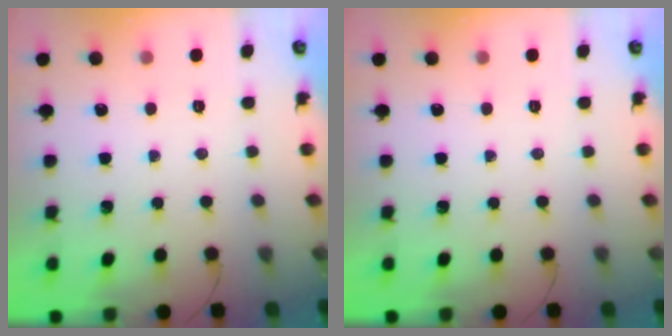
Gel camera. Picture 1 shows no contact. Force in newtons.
{"total": 0.0}